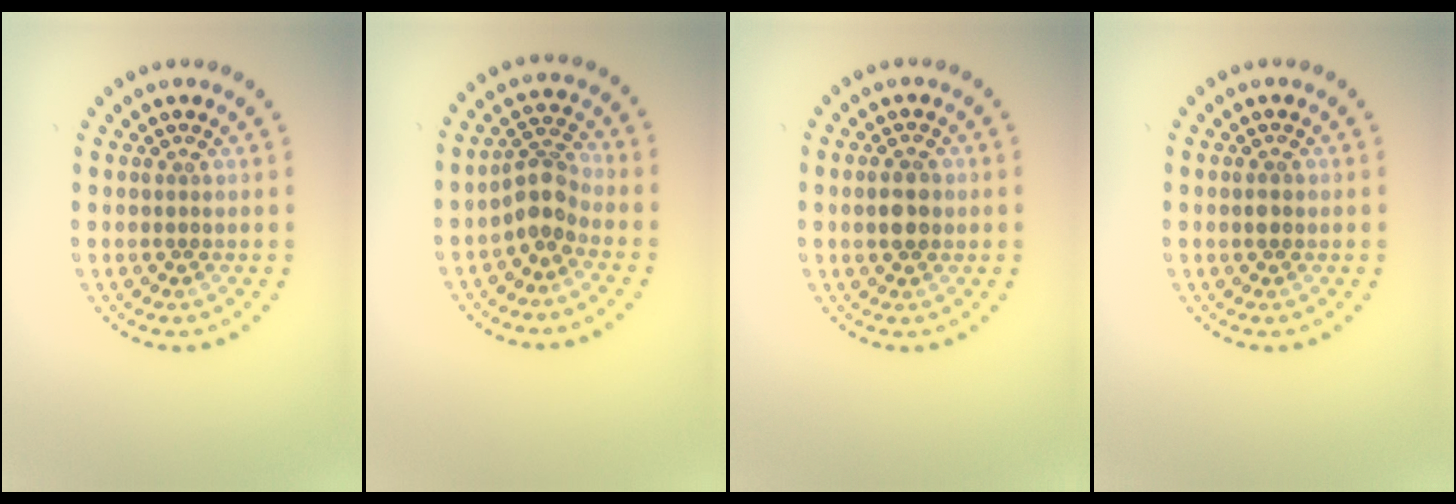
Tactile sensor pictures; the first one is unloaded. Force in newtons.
{"total": 2.9, "press": 2.2, "slide": 1.8}
{"total": 2.8, "press": 2.8, "slide": 0.2}
{"total": 1.2, "press": 1.2, "slide": 0.0}